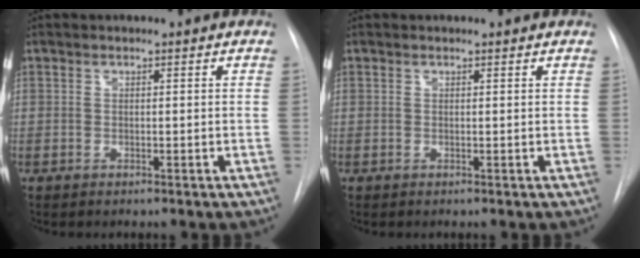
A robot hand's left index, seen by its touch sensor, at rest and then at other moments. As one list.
[{"total": 0.0}]